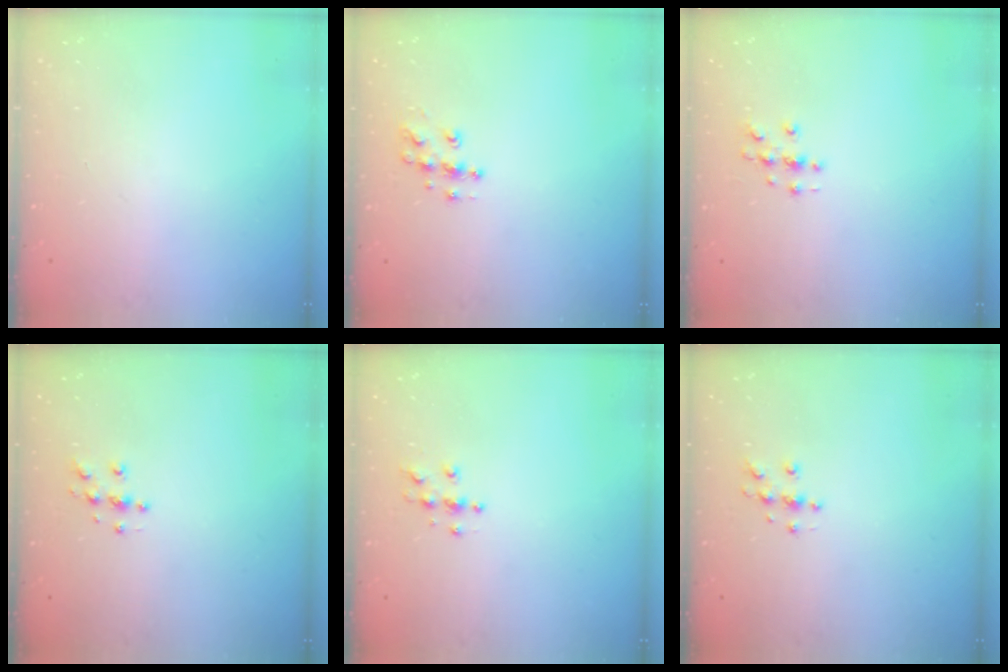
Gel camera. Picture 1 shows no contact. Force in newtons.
{"total": 8.7, "press": 8.7, "slide": 0.5}
{"total": 2.7, "press": 2.7, "slide": 0.3}
{"total": 5.2, "press": 5.1, "slide": 0.5}
{"total": 4.0, "press": 4.0, "slide": 0.3}
{"total": 4.9, "press": 4.8, "slide": 0.6}